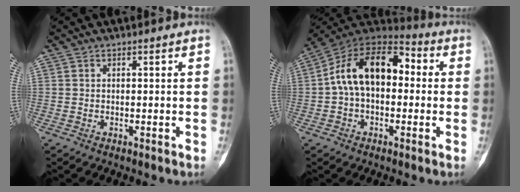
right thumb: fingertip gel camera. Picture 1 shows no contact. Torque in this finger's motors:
{"motor_torque": [0.39, 0.60, 0.75, -0.59, 0.11]}